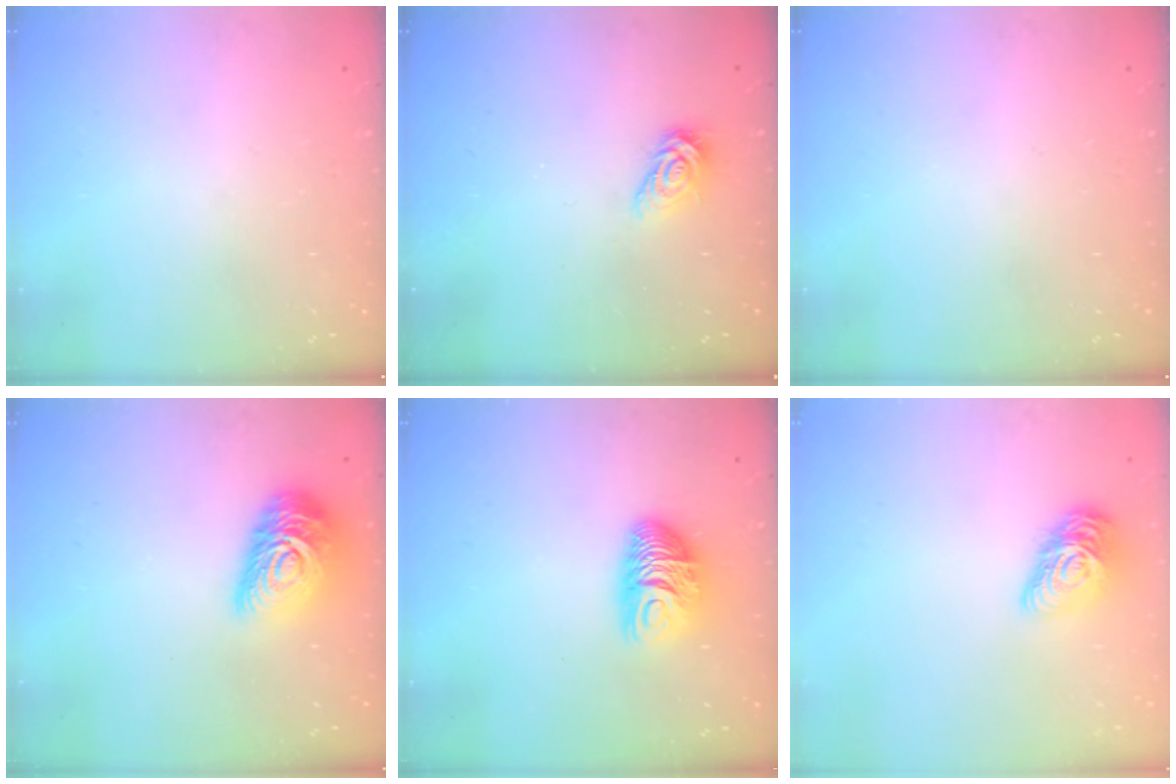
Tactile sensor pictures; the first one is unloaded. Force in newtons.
{"total": 6.4, "press": 6.4, "slide": 0.7}
{"total": 0.0}
{"total": 15.9, "press": 15.9, "slide": 1.1}
{"total": 9.6, "press": 9.6, "slide": 0.3}
{"total": 12.3, "press": 12.3, "slide": 0.5}